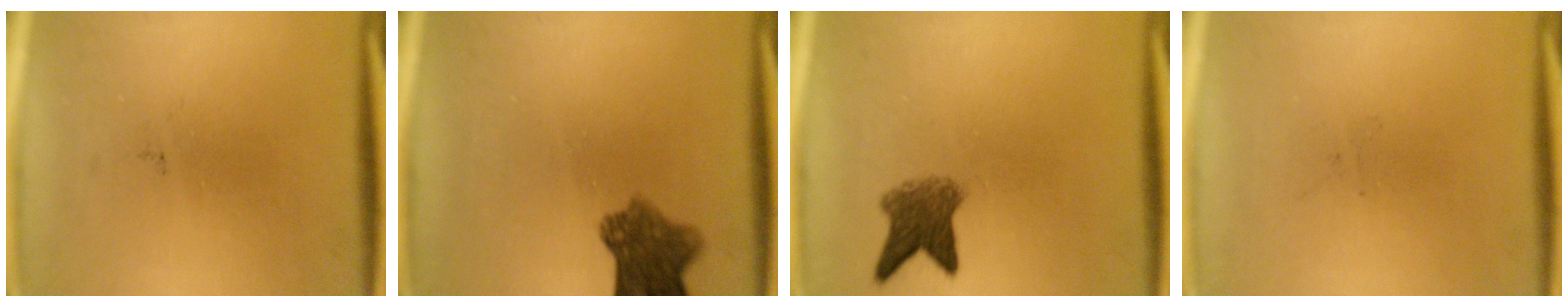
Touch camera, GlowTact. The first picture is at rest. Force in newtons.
{"total": 7.3}
{"total": 4.7}
{"total": 0.0}